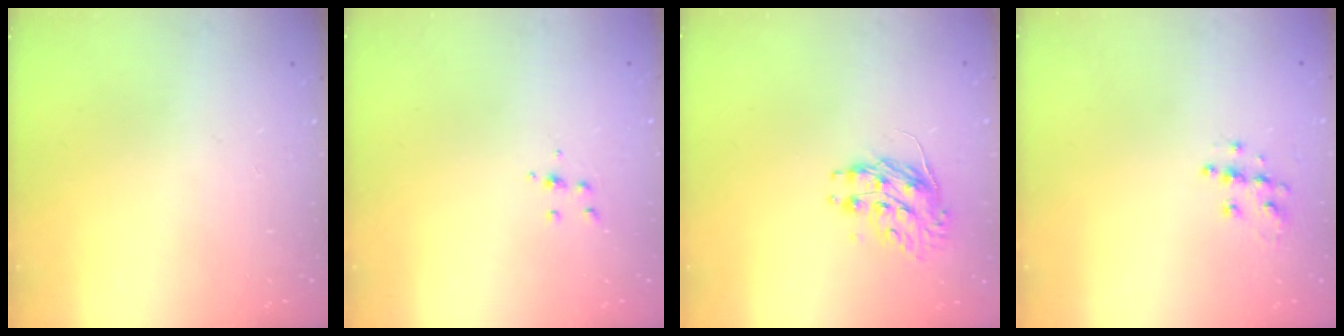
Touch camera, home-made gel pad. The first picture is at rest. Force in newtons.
{"total": 4.1, "press": 4.1, "slide": 0.6}
{"total": 9.0, "press": 9.0, "slide": 0.6}
{"total": 7.7, "press": 7.7, "slide": 0.3}